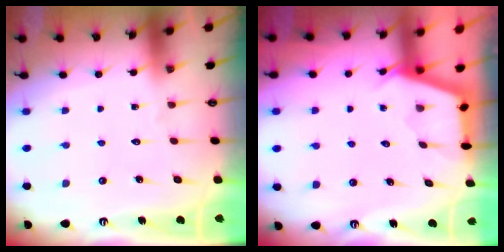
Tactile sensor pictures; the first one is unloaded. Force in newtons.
{"total": 2.8, "press": 2.8, "slide": 0.4}